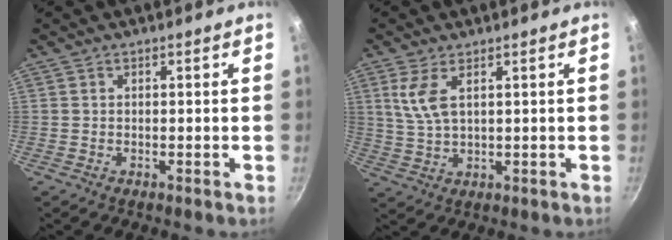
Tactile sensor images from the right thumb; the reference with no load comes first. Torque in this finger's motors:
{"motor_torque": [-0.30, 0.18, -0.13, 0.04, 0.09]}